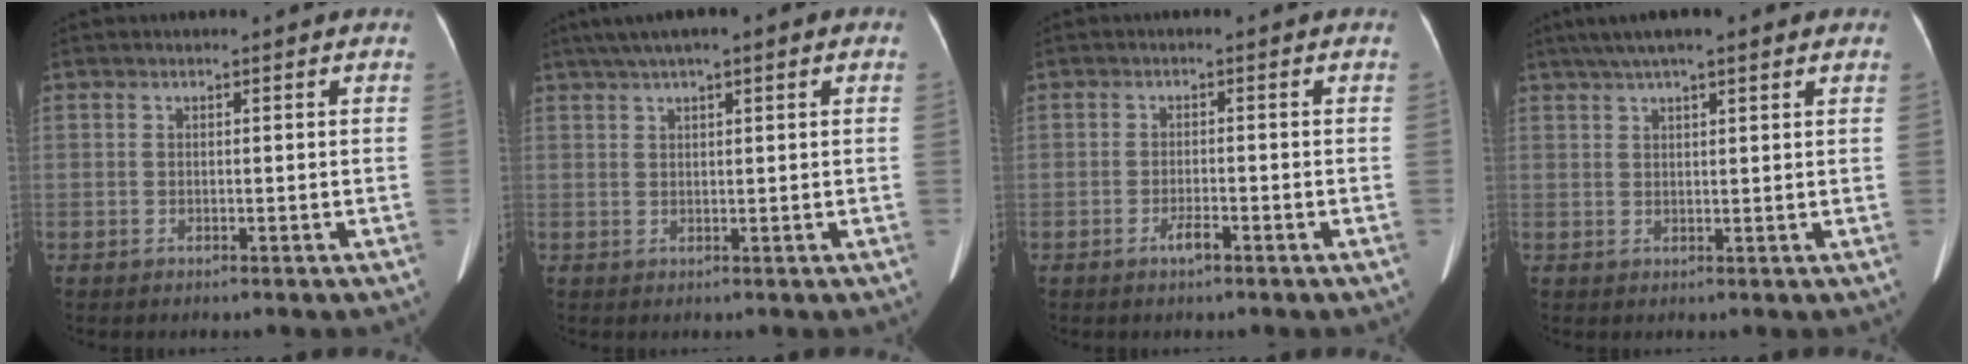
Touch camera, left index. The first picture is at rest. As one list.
[{"total": 7.1, "force": [4.4, 0.9, 5.4], "torque": [-0.091, 0.039, 0.067]}, {"total": 1.9, "force": [-1.3, 0.3, 1.3], "torque": [-0.026, -0.001, -0.022]}, {"total": 9.2, "force": [6.7, 1.3, 6.2], "torque": [-0.096, 0.042, 0.096]}]